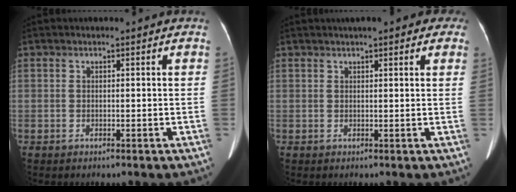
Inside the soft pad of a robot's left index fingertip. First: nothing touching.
{"total": 6.4, "force": [4.4, 1.7, 4.2], "torque": [-0.046, 0.024, 0.047]}